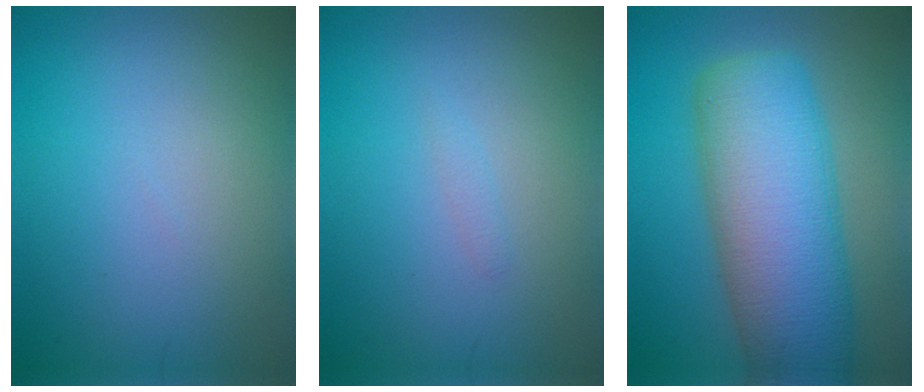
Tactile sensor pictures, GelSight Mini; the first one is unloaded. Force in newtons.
{"total": 0.5, "press": 0.5, "slide": 0.0}
{"total": 12.1, "press": 12.1, "slide": 0.4}